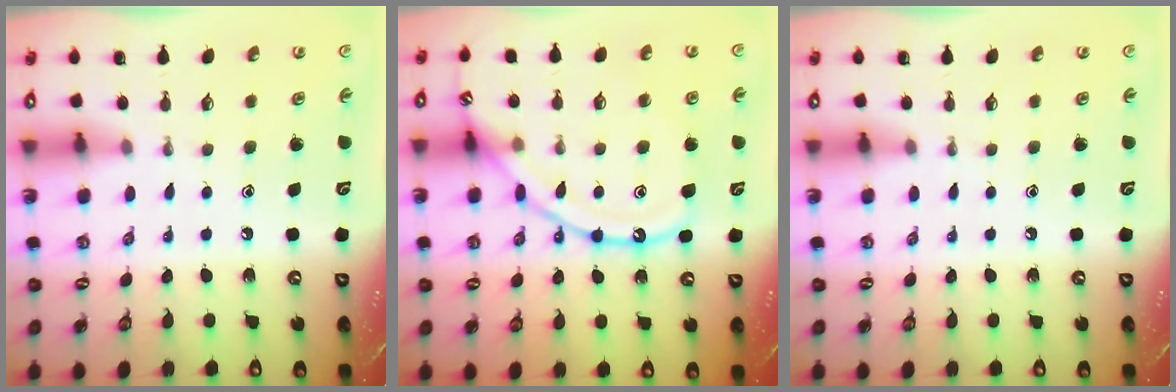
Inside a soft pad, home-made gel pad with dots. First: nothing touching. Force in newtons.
{"total": 14.7, "press": 14.7, "slide": 1.4}
{"total": 0.0}